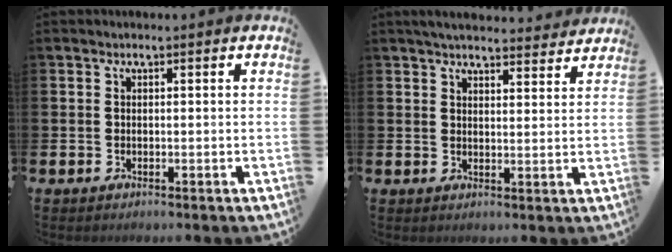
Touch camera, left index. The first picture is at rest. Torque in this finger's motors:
{"motor_torque": [1.06, -1.08, 0.13, 0.03]}